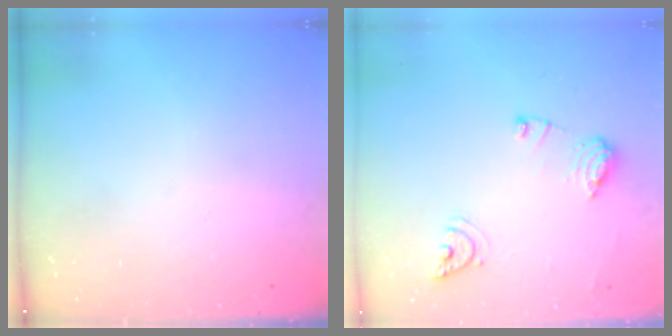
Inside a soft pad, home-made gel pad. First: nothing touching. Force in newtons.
{"total": 10.3, "press": 10.2, "slide": 1.1}